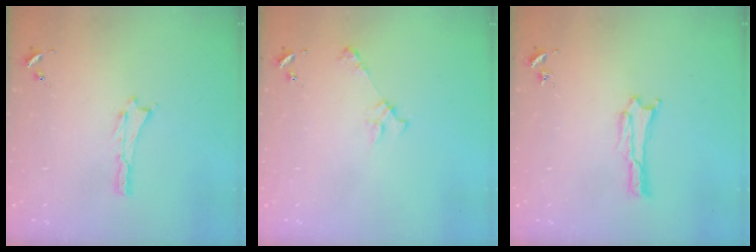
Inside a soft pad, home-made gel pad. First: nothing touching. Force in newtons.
{"total": 2.4, "press": 2.4, "slide": 0.3}
{"total": 1.7, "press": 1.7, "slide": 0.1}